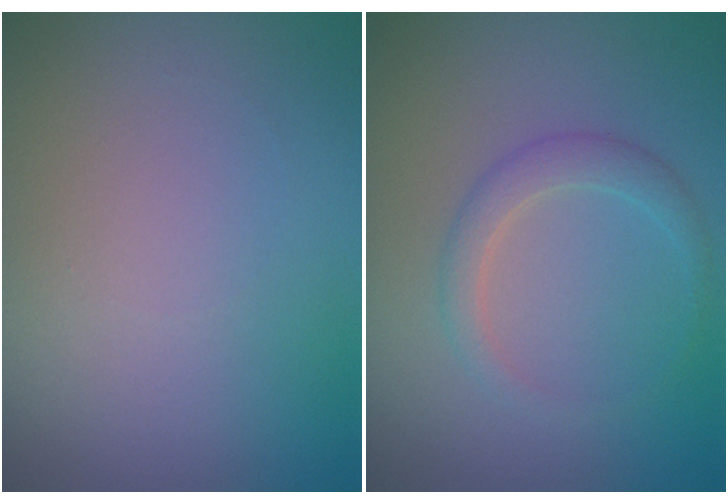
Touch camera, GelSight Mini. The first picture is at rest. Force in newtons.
{"total": 2.1, "press": 2.1, "slide": 0.1}